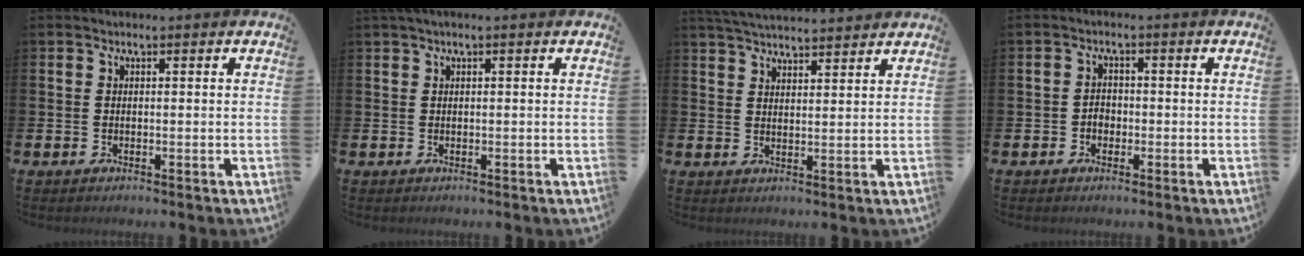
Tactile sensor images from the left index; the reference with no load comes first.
{"total": 0.6, "force": [0.3, 0.0, 0.6], "torque": [-0.012, 0.002, 0.005]}
{"total": 4.3, "force": [4.3, 0.1, 0.4], "torque": [-0.019, -0.020, 0.079]}
{"total": 1.8, "force": [-0.6, 1.5, 0.8], "torque": [-0.003, -0.001, -0.016]}